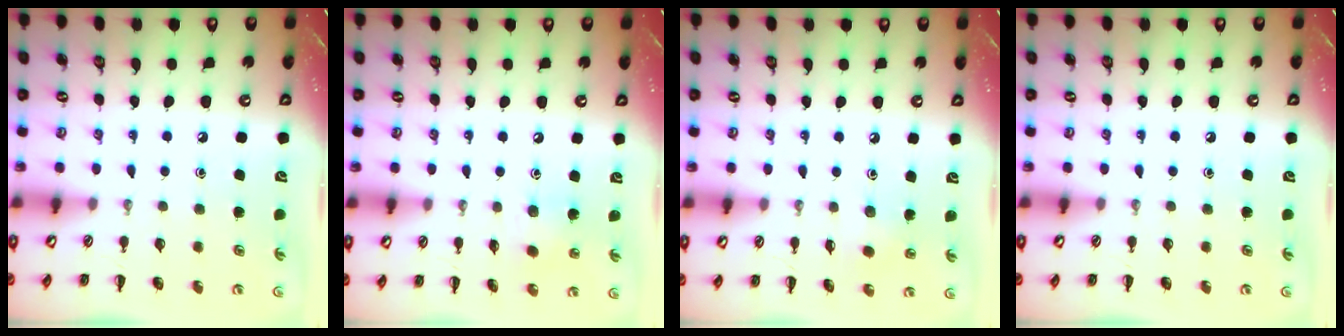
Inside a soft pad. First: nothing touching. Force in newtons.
{"total": 6.7, "press": 6.4, "slide": 1.7}
{"total": 2.8, "press": 2.8, "slide": 0.7}
{"total": 0.0}